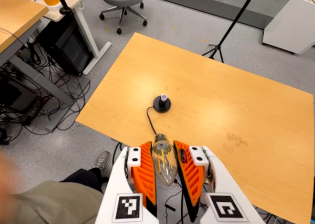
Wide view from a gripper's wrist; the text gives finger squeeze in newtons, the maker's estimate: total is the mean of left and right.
{"total": 20.9, "left": 22.3, "right": 19.5}